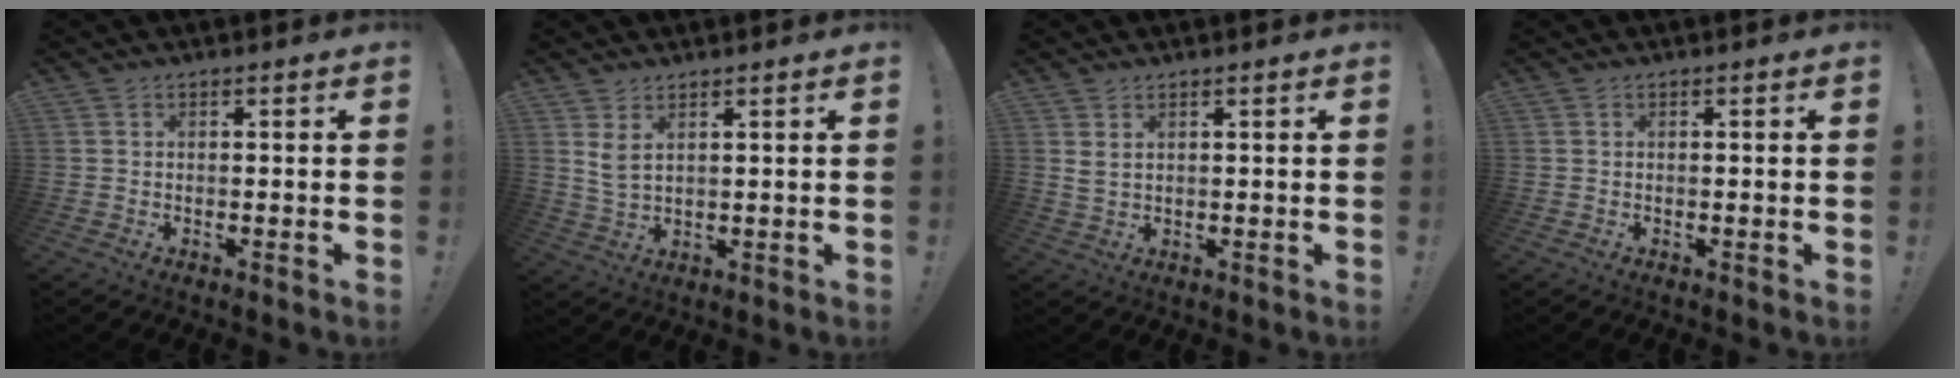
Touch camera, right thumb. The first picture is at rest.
{"total": 4.3, "force": [2.4, 1.6, 3.2], "torque": [-0.056, -0.011, 0.044]}
{"total": 2.4, "force": [1.3, 1.3, 1.5], "torque": [-0.030, 0.000, 0.024]}
{"total": 0.0}